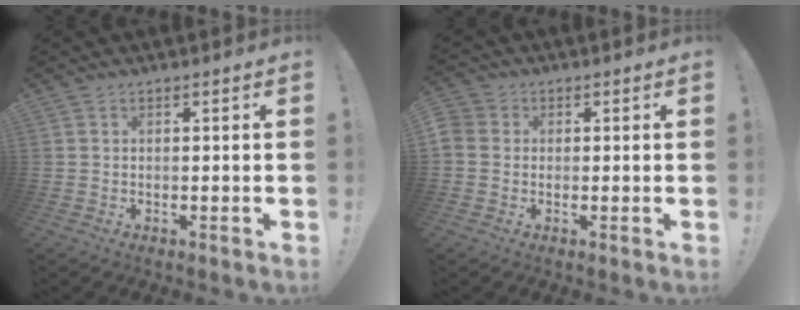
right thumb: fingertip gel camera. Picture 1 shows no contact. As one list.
[{"total": 3.8, "force": [0.0, 3.5, 1.5], "torque": [-0.034, 0.008, 0.000]}]